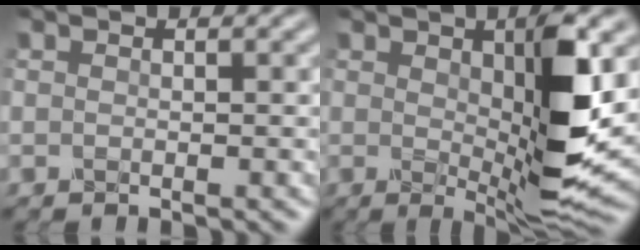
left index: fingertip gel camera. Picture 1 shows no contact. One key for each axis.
{"total": 8.1, "fx": 1.0, "fy": 2.0, "fz": 7.8, "tx": -0.119, "ty": -0.018, "tz": 0.022}